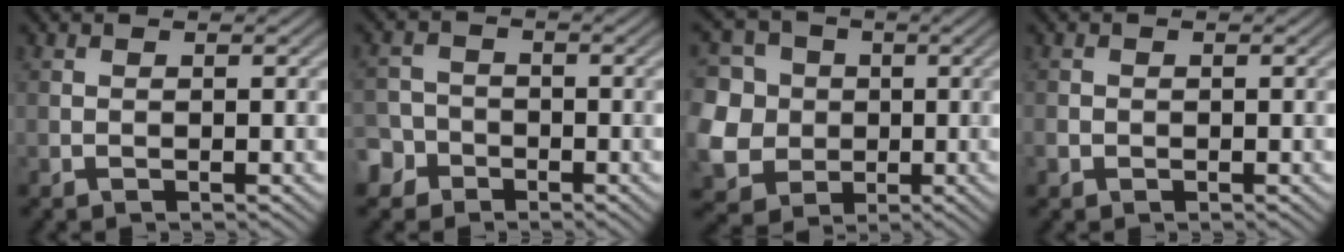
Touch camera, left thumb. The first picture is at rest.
{"total": 4.5, "force": [-2.7, 3.4, 1.1], "torque": [-0.014, -0.003, -0.062]}
{"total": 12.0, "force": [0.5, 11.0, 4.8], "torque": [-0.188, 0.006, -0.011]}
{"total": 1.1, "force": [-0.4, 1.0, 0.3], "torque": [-0.008, -0.006, -0.010]}